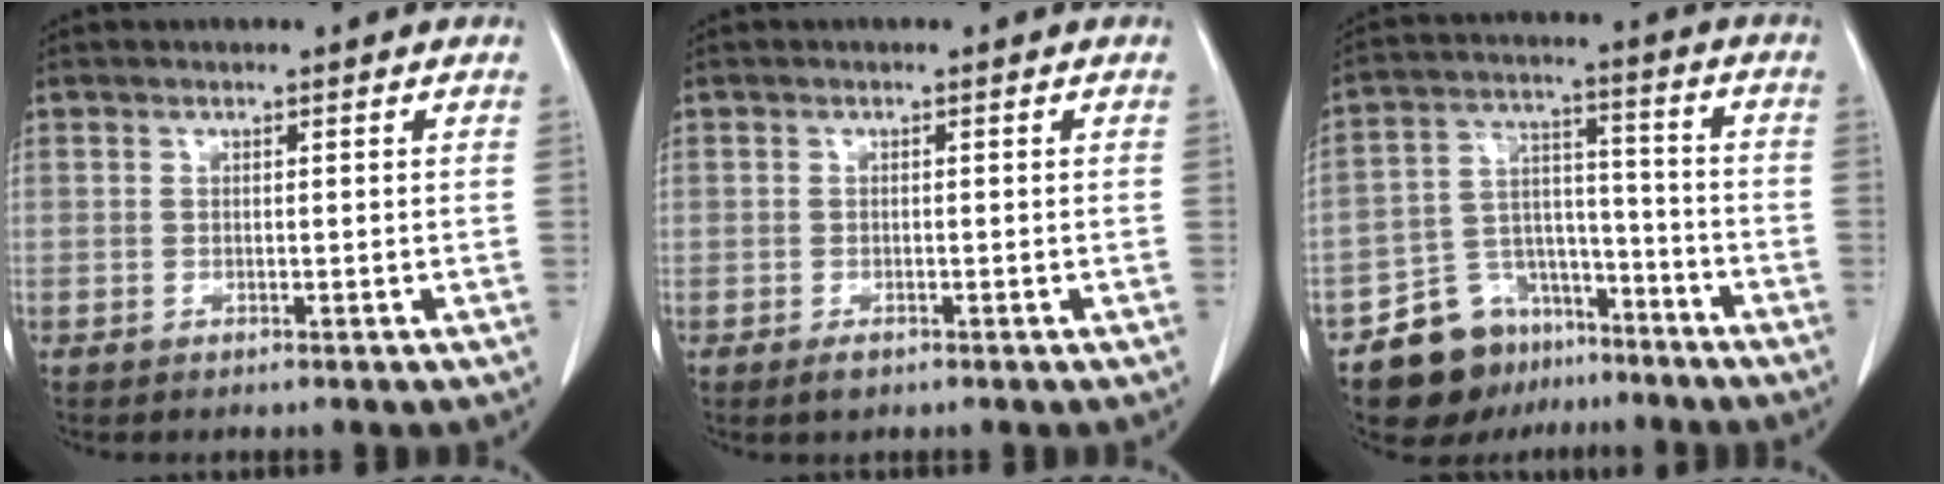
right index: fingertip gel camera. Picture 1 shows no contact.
{"total": 1.3, "force": [-0.8, 0.7, 0.7], "torque": [-0.013, 0.000, -0.010]}
{"total": 12.3, "force": [-8.8, 7.7, 3.7], "torque": [-0.060, 0.049, -0.141]}